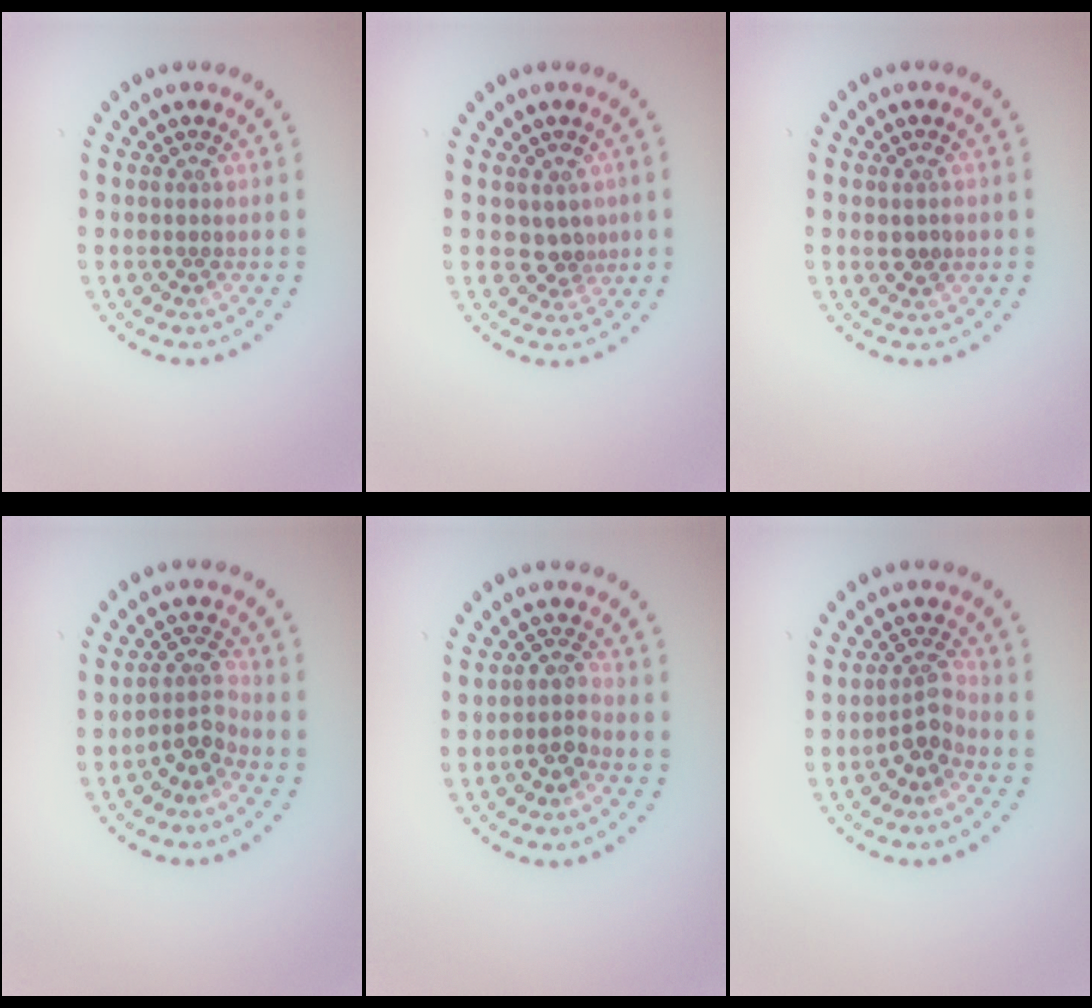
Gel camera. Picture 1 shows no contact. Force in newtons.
{"total": 1.9, "press": 1.5, "slide": 1.2}
{"total": 1.4, "press": 1.4, "slide": 0.2}
{"total": 3.0, "press": 2.3, "slide": 1.9}
{"total": 2.5, "press": 2.0, "slide": 1.5}
{"total": 2.7, "press": 2.0, "slide": 1.8}